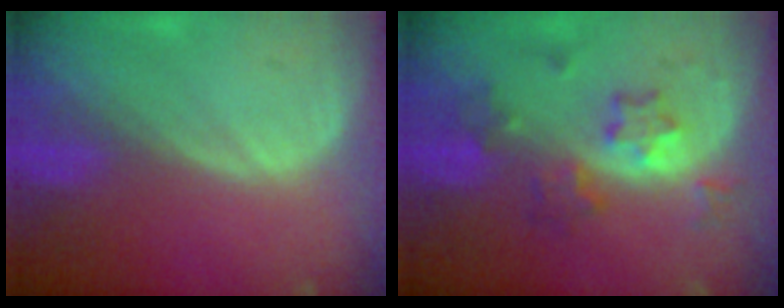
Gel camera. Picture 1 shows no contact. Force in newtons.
{"total": 5.8, "press": 5.8, "slide": 0.8}